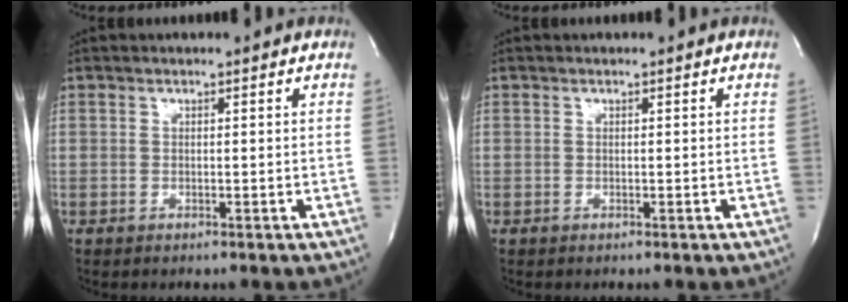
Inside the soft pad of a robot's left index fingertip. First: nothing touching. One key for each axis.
{"total": 0.0}